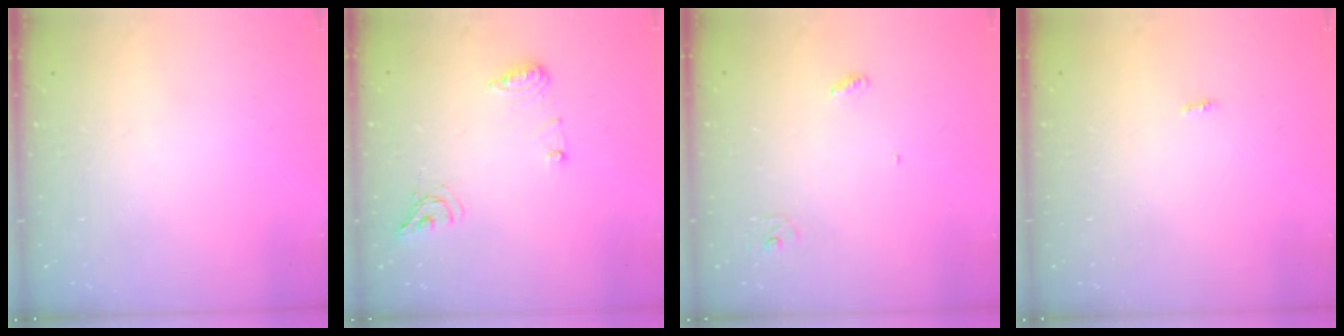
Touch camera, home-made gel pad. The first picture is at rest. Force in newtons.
{"total": 8.8, "press": 8.8, "slide": 0.5}
{"total": 3.2, "press": 3.2, "slide": 0.3}
{"total": 2.8, "press": 1.8, "slide": 2.2}